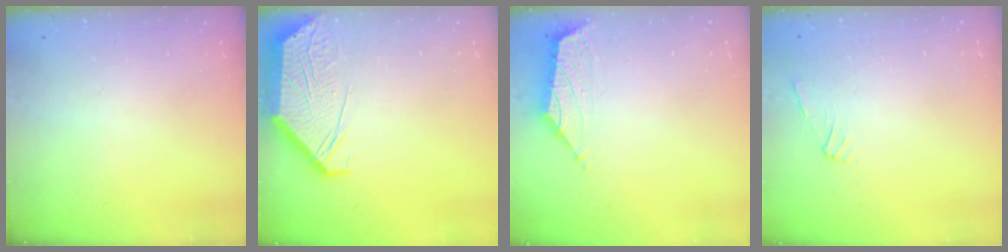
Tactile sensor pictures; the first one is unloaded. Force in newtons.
{"total": 4.2, "press": 4.2, "slide": 0.3}
{"total": 1.5, "press": 1.4, "slide": 0.5}
{"total": 1.6, "press": 1.5, "slide": 0.5}